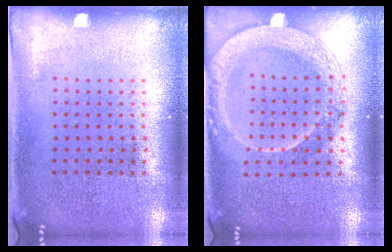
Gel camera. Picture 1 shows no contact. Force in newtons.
{"total": 2.0, "press": 1.8, "slide": 0.9}